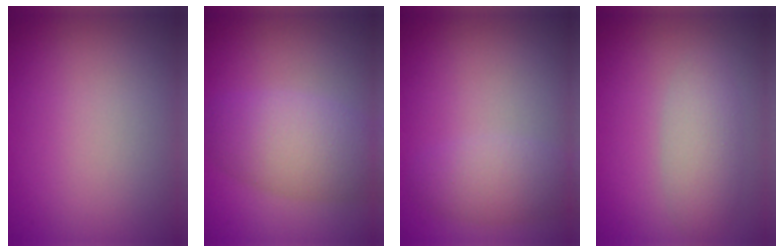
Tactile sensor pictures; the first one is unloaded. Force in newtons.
{"total": 5.4, "press": 5.4, "slide": 0.2}
{"total": 2.9, "press": 2.9, "slide": 0.1}
{"total": 2.9, "press": 2.9, "slide": 0.1}